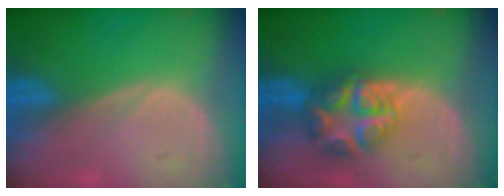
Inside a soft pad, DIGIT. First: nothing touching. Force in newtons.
{"total": 6.5, "press": 6.5, "slide": 0.1}